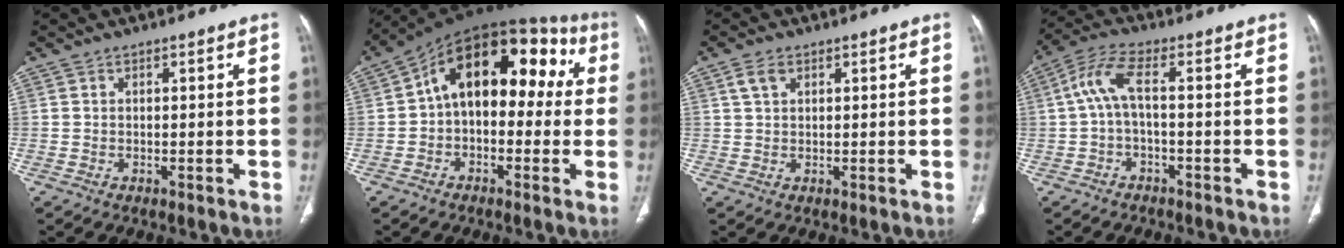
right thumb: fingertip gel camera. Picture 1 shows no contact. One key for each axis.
{"total": 17.7, "fx": 2.0, "fy": 10.7, "fz": 14.0, "tx": -0.156, "ty": 0.062, "tz": 0.016}
{"total": 2.8, "fx": 1.4, "fy": 1.7, "fz": 1.7, "tx": -0.032, "ty": 0.003, "tz": 0.031}
{"total": 6.0, "fx": -0.7, "fy": 1.6, "fz": 5.7, "tx": -0.139, "ty": 0.034, "tz": -0.017}